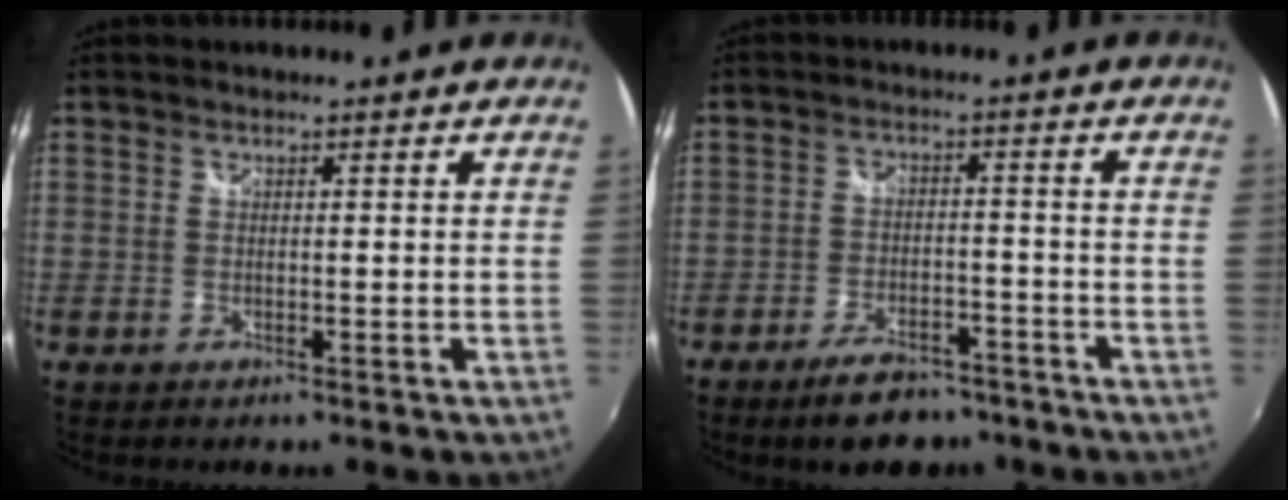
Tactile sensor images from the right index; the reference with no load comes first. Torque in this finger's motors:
{"motor_torque": [0.71, -0.70, 0.32, 0.02]}